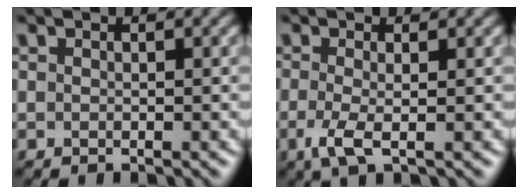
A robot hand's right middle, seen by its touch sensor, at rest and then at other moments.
{"total": 2.5, "force": [-0.8, 0.7, 2.3], "torque": [-0.056, -0.010, -0.019]}